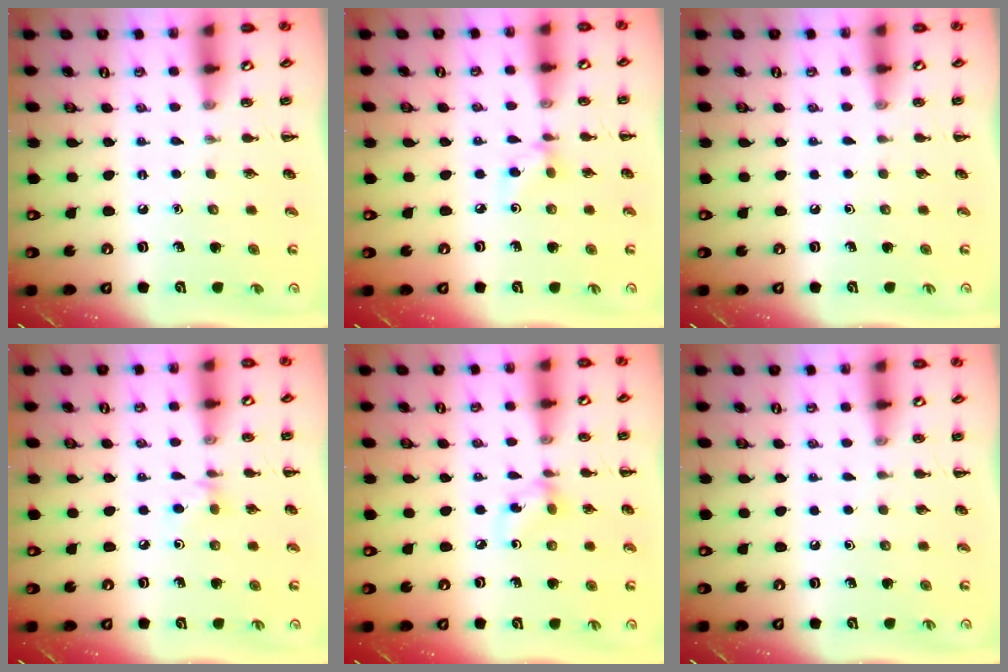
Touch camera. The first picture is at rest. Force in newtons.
{"total": 3.6, "press": 3.4, "slide": 1.3}
{"total": 0.0}
{"total": 4.2, "press": 3.9, "slide": 1.6}
{"total": 3.9, "press": 3.7, "slide": 1.1}
{"total": 0.0}